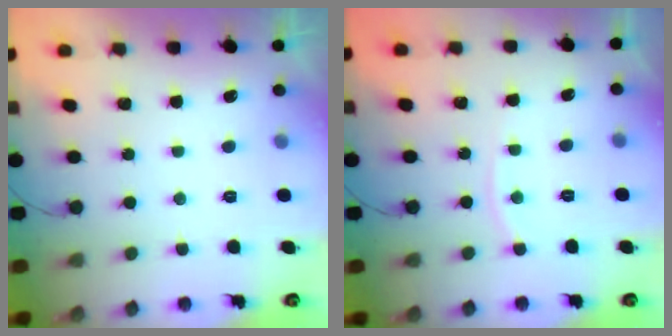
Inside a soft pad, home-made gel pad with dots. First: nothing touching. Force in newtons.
{"total": 4.1, "press": 4.1, "slide": 0.3}